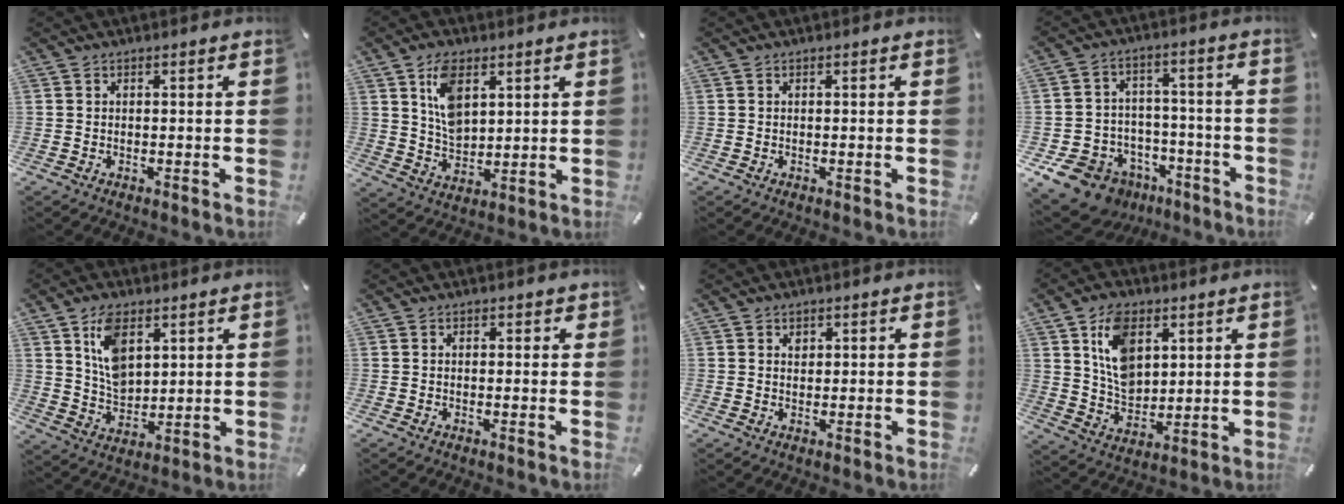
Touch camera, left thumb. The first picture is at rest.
{"total": 8.9, "force": [4.1, 5.3, 5.9], "torque": [-0.119, -0.005, 0.075]}
{"total": 0.0}
{"total": 12.7, "force": [-7.6, 9.3, 4.0], "torque": [-0.062, 0.059, -0.123]}
{"total": 9.5, "force": [4.6, 5.9, 5.9], "torque": [-0.113, -0.012, 0.084]}
{"total": 0.9, "force": [0.3, 0.7, 0.4], "torque": [-0.001, 0.002, 0.001]}
{"total": 1.4, "force": [0.7, 1.1, 0.3], "torque": [0.009, -0.006, 0.011]}
{"total": 11.2, "force": [4.7, 7.8, 6.6], "torque": [-0.121, -0.005, 0.088]}